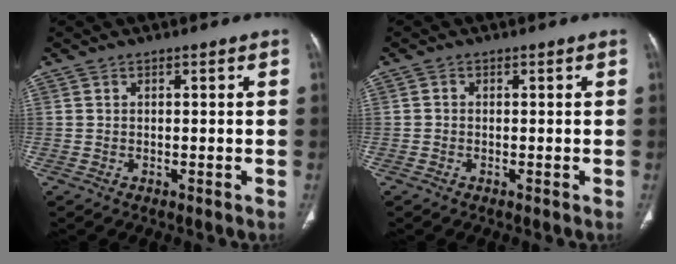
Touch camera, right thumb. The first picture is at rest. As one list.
[{"total": 0.6, "force": [-0.2, 0.5, 0.2], "torque": [-0.002, 0.002, -0.008]}]